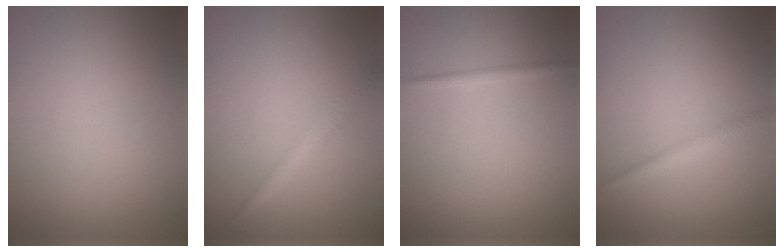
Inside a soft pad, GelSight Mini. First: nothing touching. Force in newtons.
{"total": 2.0, "press": 2.0, "slide": 0.0}
{"total": 0.8, "press": 0.8, "slide": 0.1}
{"total": 1.4, "press": 1.4, "slide": 0.0}